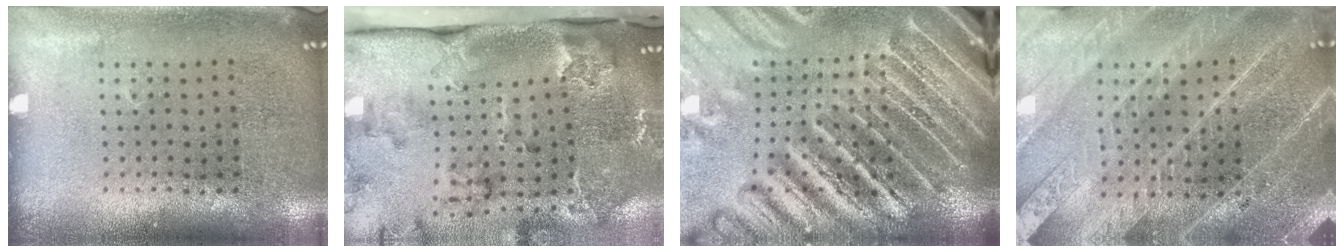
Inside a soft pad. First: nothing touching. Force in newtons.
{"total": 3.1, "press": 2.4, "slide": 1.9}
{"total": 5.7, "press": 4.9, "slide": 2.9}
{"total": 4.0, "press": 3.7, "slide": 1.5}